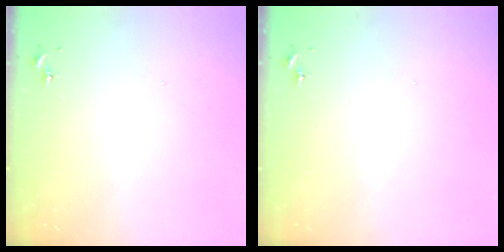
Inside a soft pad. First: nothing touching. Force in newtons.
{"total": 0.0}